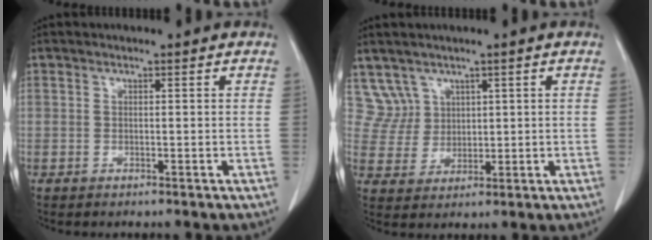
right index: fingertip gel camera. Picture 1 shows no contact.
{"total": 4.7, "force": [2.9, 3.7, -0.5], "torque": [0.015, 0.010, 0.064]}